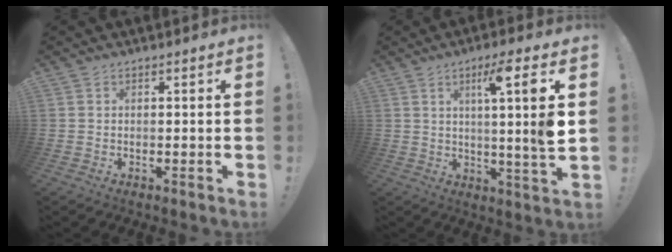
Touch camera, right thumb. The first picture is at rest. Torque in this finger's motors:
{"motor_torque": [-0.40, 0.71, 1.14, 0.40, 0.10]}